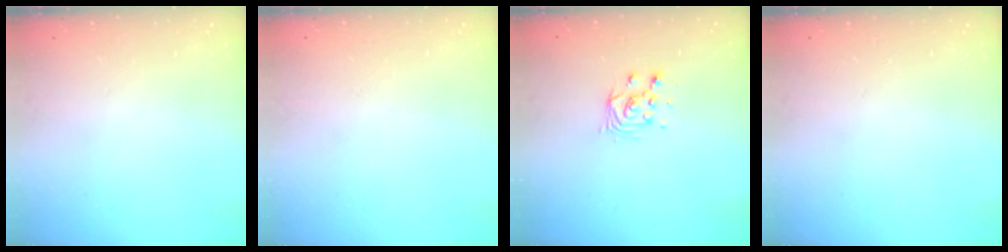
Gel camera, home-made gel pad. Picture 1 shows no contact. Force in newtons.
{"total": 0.0}
{"total": 4.2, "press": 4.2, "slide": 0.3}
{"total": 0.0}